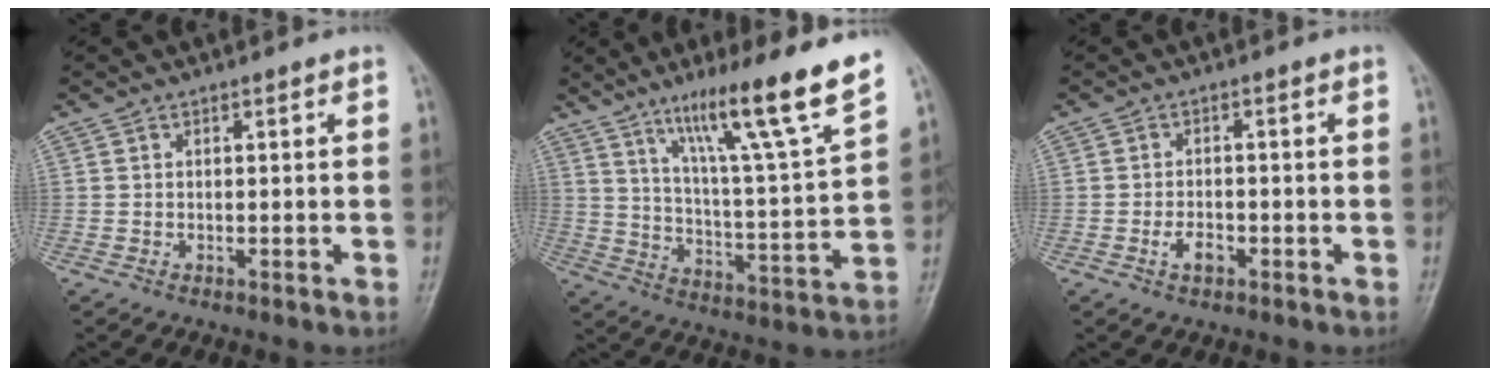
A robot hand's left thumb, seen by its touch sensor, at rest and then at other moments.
{"total": 18.3, "force": [12.1, 0.3, 13.7], "torque": [-0.201, -0.061, 0.193]}
{"total": 2.9, "force": [-1.3, 1.7, 2.0], "torque": [-0.033, 0.008, -0.022]}